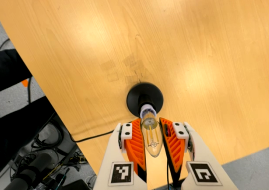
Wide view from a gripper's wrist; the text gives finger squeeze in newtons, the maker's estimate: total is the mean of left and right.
{"total": 19.4, "left": 20.6, "right": 18.3}